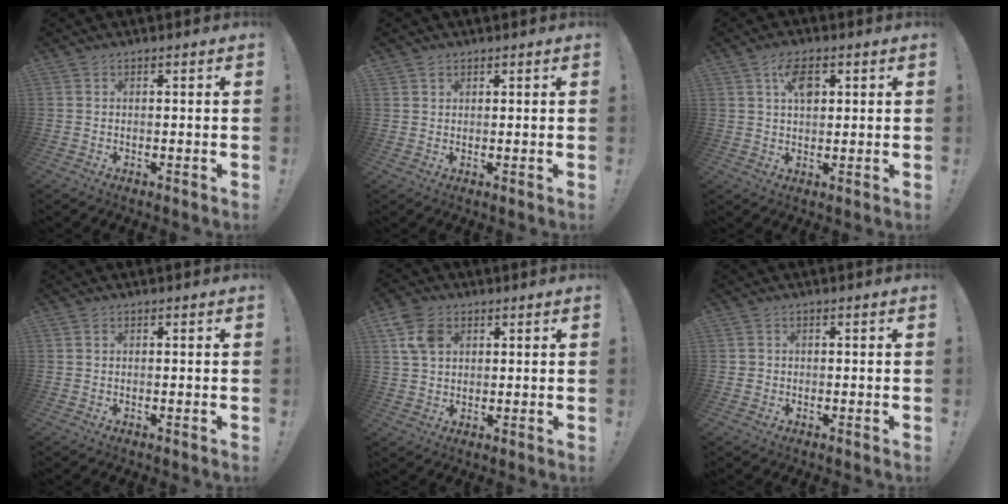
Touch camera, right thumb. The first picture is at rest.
{"total": 1.5, "force": [1.2, 0.9, 0.1], "torque": [0.003, -0.005, 0.023]}
{"total": 6.9, "force": [2.6, 3.9, 5.1], "torque": [-0.077, -0.004, 0.043]}
{"total": 0.0}
{"total": 8.7, "force": [3.2, 6.4, 4.9], "torque": [-0.089, 0.003, 0.066]}
{"total": 1.3, "force": [-0.1, 1.2, 0.3], "torque": [-0.010, 0.006, -0.001]}